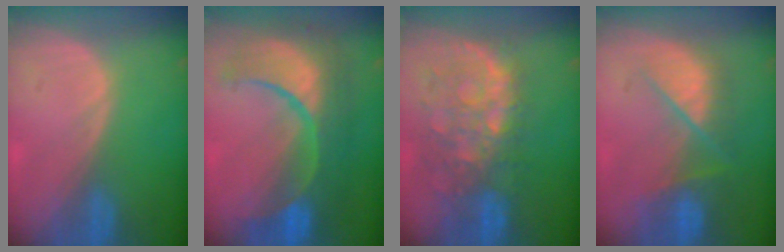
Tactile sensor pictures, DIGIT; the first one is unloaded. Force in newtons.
{"total": 12.3, "press": 12.2, "slide": 1.4}
{"total": 10.4, "press": 9.3, "slide": 4.7}
{"total": 8.5, "press": 7.5, "slide": 4.1}